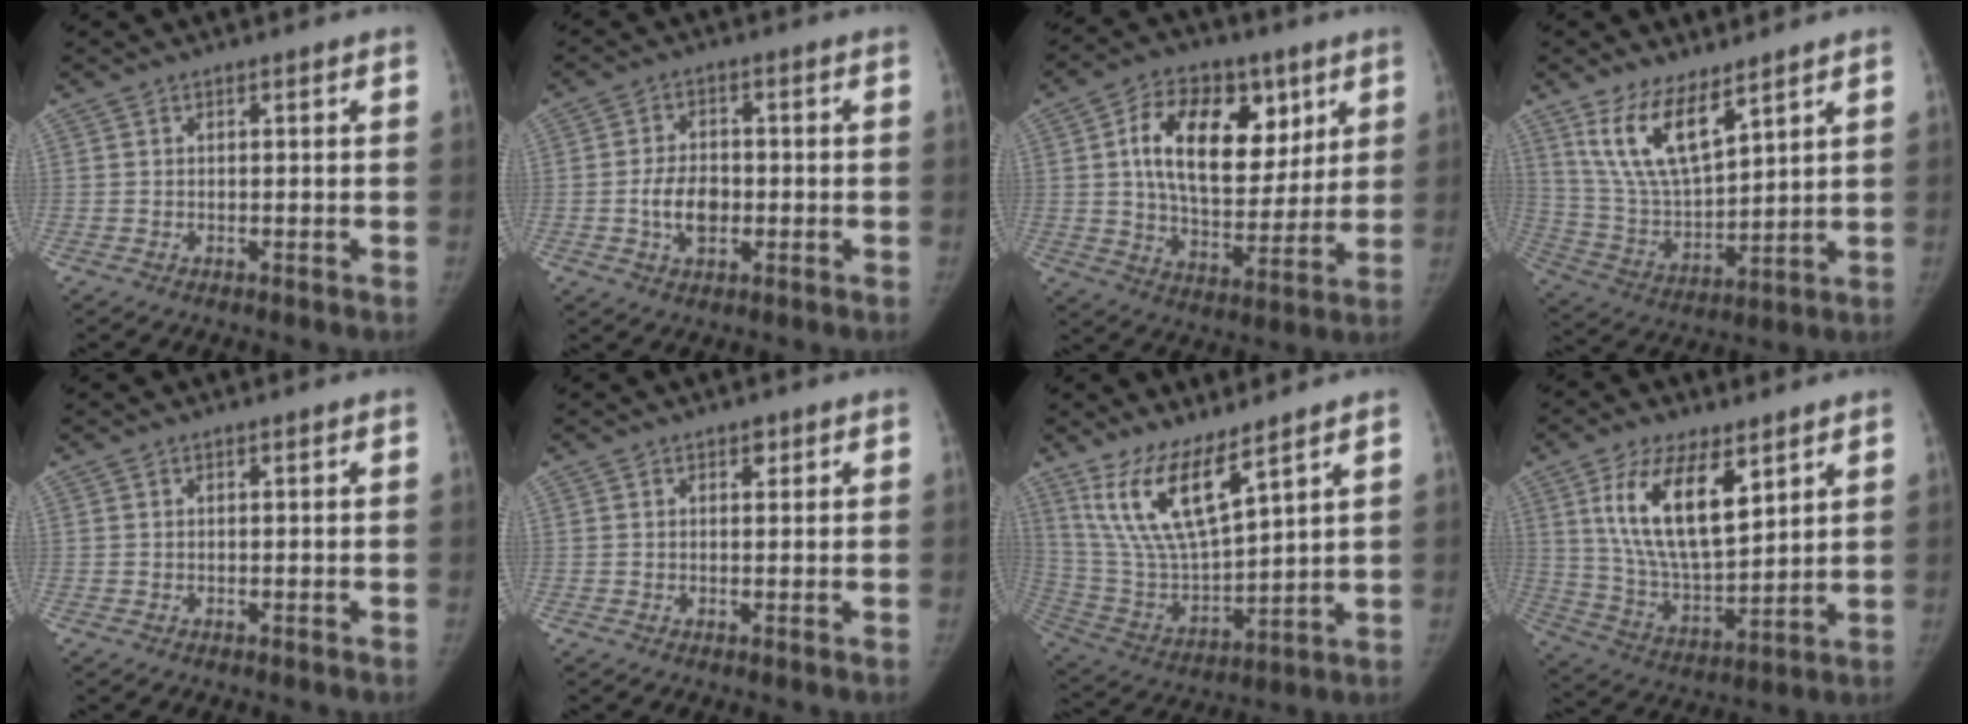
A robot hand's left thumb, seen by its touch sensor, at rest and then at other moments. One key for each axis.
{"total": 6.6, "fx": -1.2, "fy": 4.3, "fz": 4.8, "tx": -0.076, "ty": 0.008, "tz": -0.023}
{"total": 19.9, "fx": 6.3, "fy": 12.3, "fz": 14.3, "tx": -0.194, "ty": -0.019, "tz": 0.105}
{"total": 13.2, "fx": 8.3, "fy": 5.1, "fz": 8.9, "tx": -0.152, "ty": -0.044, "tz": 0.179}
{"total": 0.0}
{"total": 1.2, "fx": 0.7, "fy": 0.8, "fz": 0.6, "tx": 0.001, "ty": -0.002, "tz": 0.007}
{"total": 14.3, "fx": 9.3, "fy": 3.9, "fz": 10.2, "tx": -0.189, "ty": -0.057, "tz": 0.201}
{"total": 16.7, "fx": 7.4, "fy": 7.4, "fz": 13.0, "tx": -0.214, "ty": -0.038, "tz": 0.147}